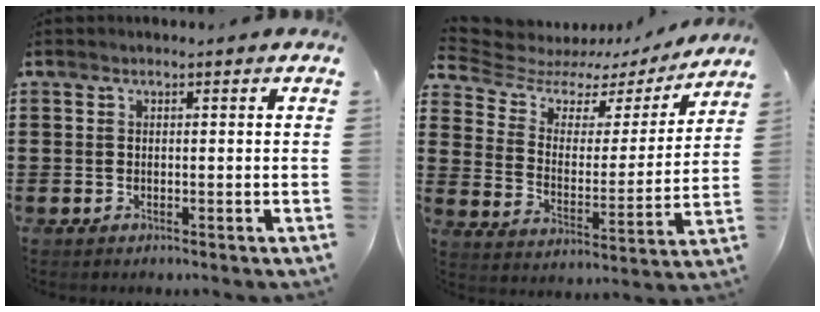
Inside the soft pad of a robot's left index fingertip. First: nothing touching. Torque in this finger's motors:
{"motor_torque": [1.14, -0.99, 0.05, -0.06]}